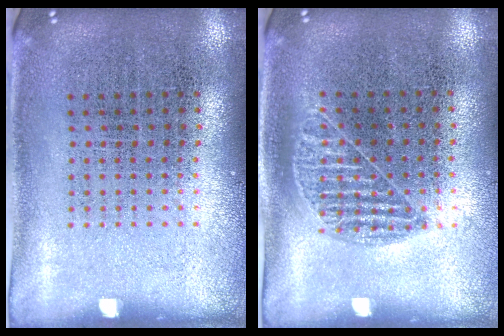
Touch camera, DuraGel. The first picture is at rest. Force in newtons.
{"total": 1.0, "press": 0.8, "slide": 0.5}